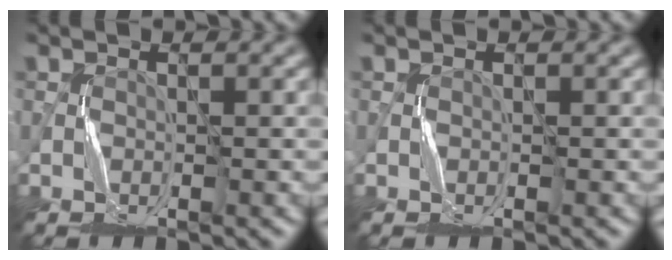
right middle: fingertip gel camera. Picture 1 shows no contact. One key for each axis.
{"total": 0.0}